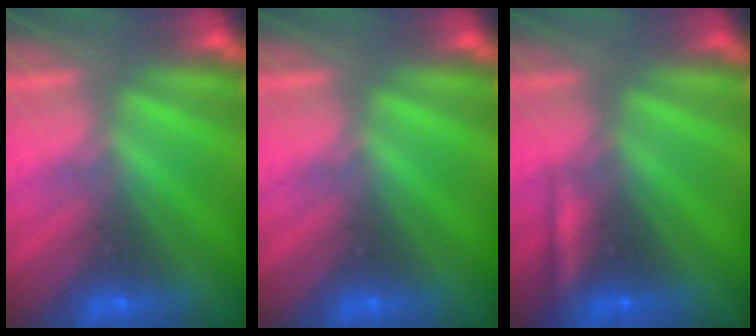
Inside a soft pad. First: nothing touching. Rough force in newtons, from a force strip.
{"total": 0.0}
{"total": 2.3}